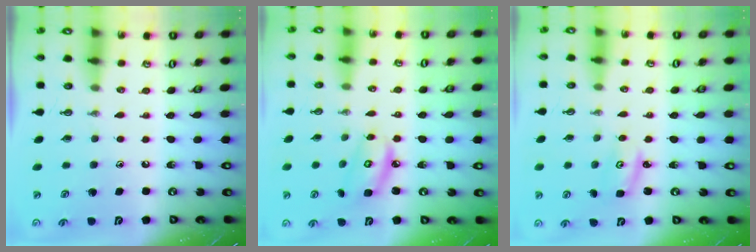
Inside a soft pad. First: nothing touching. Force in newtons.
{"total": 7.0, "press": 6.9, "slide": 0.5}
{"total": 2.8, "press": 2.8, "slide": 0.3}